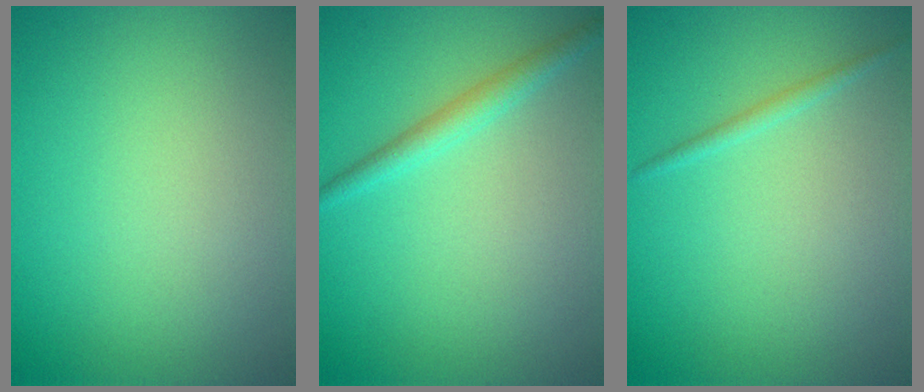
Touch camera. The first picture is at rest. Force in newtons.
{"total": 1.9, "press": 1.9, "slide": 0.1}
{"total": 0.9, "press": 0.9, "slide": 0.1}